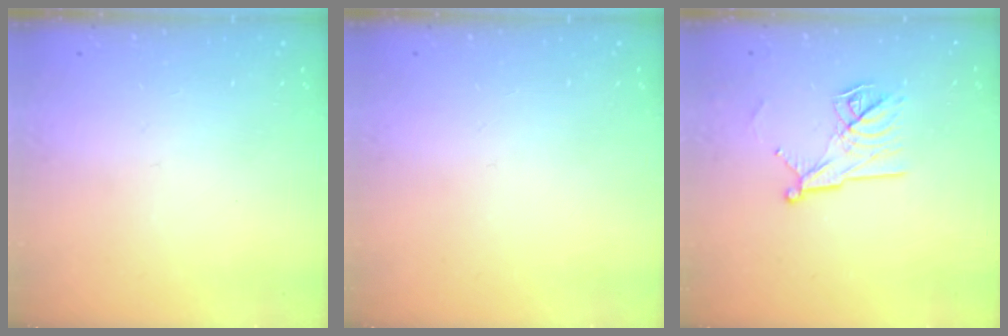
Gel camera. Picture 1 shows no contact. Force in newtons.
{"total": 0.0}
{"total": 12.0, "press": 12.0, "slide": 0.1}